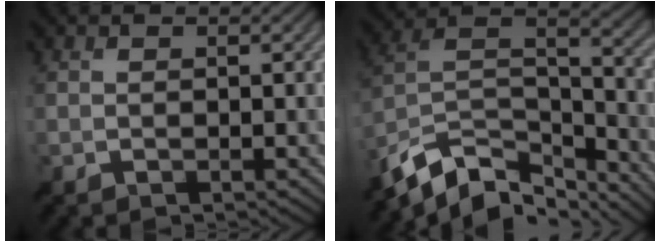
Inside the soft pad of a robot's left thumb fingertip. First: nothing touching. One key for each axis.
{"total": 13.6, "fx": -9.8, "fy": 6.2, "fz": 7.1, "tx": -0.184, "ty": -0.006, "tz": -0.176}